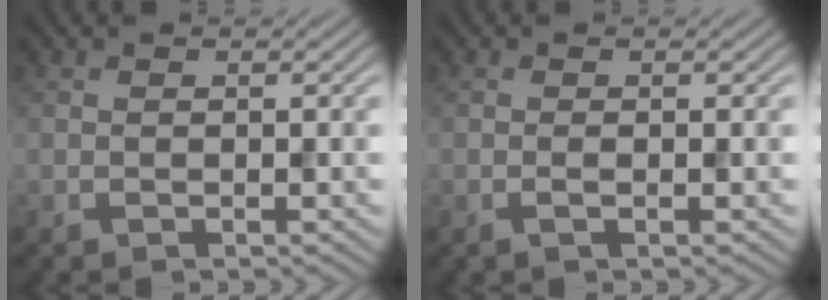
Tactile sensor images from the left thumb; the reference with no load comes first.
{"total": 0.9, "force": [-0.3, 0.0, 0.8], "torque": [-0.017, 0.000, -0.007]}